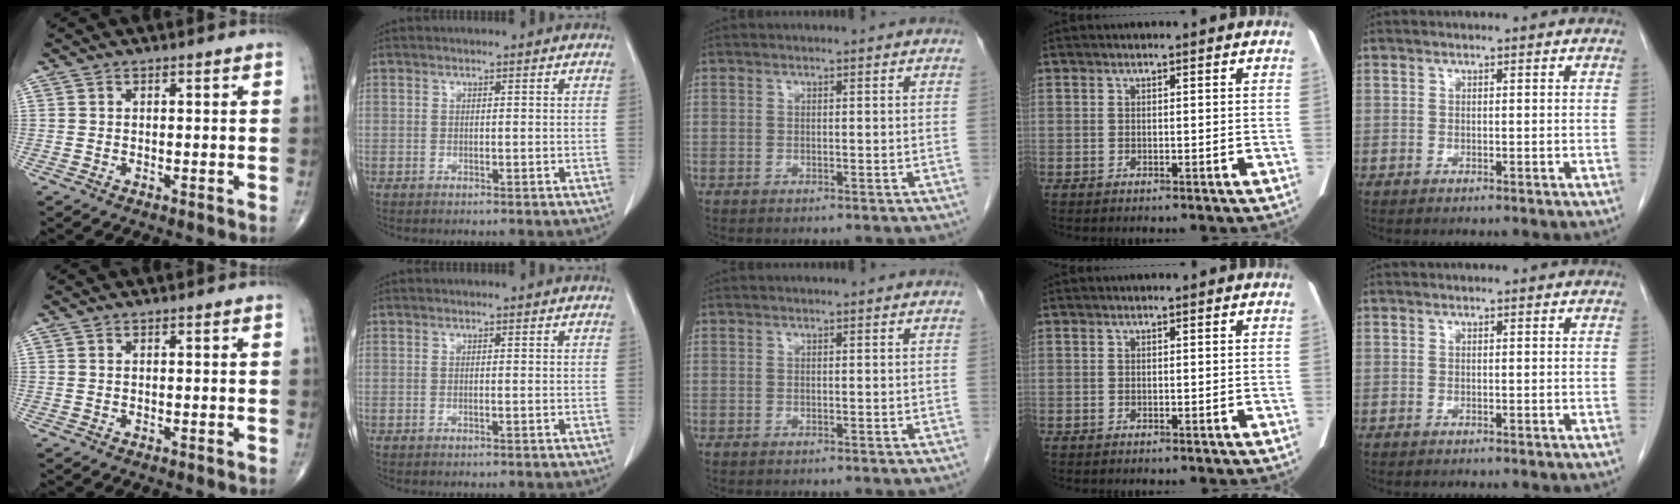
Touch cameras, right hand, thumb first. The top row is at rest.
{}